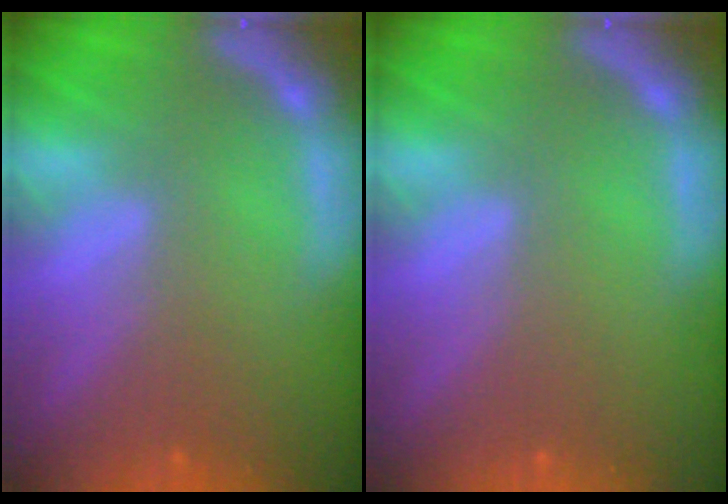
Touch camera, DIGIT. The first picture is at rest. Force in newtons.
{"total": 0.0}